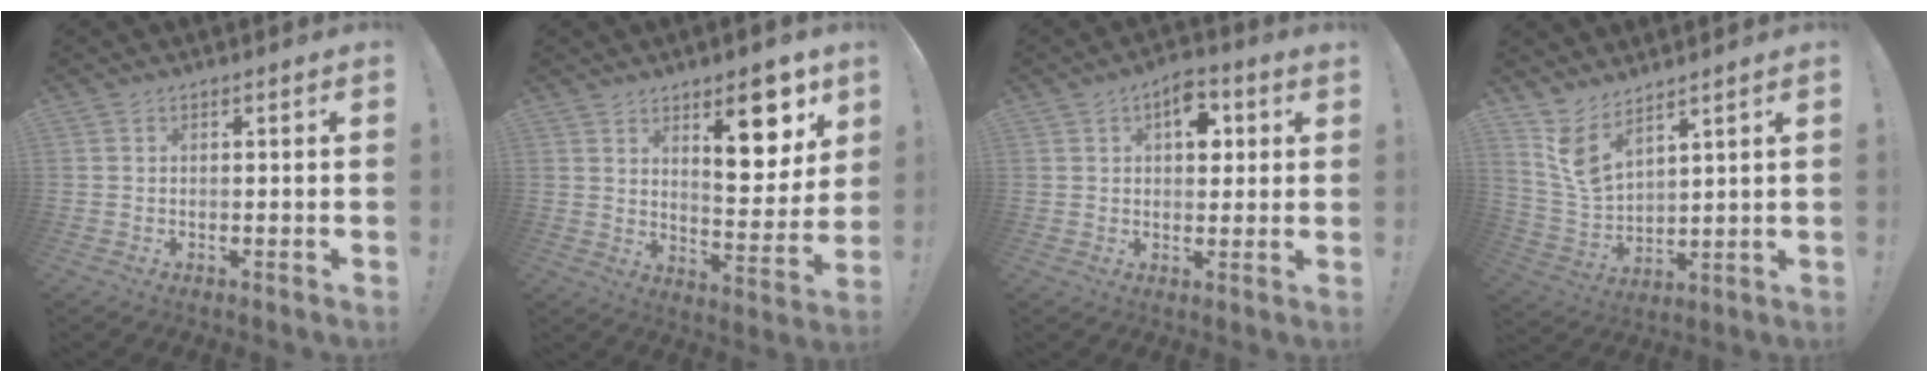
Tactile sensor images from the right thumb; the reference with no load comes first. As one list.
[{"total": 14.9, "force": [8.2, 5.9, 11.0], "torque": [-0.129, -0.049, 0.131]}, {"total": 8.0, "force": [2.8, 5.1, 5.5], "torque": [-0.059, -0.003, 0.044]}, {"total": 8.5, "force": [6.6, 3.6, 3.9], "torque": [-0.085, -0.044, 0.133]}]